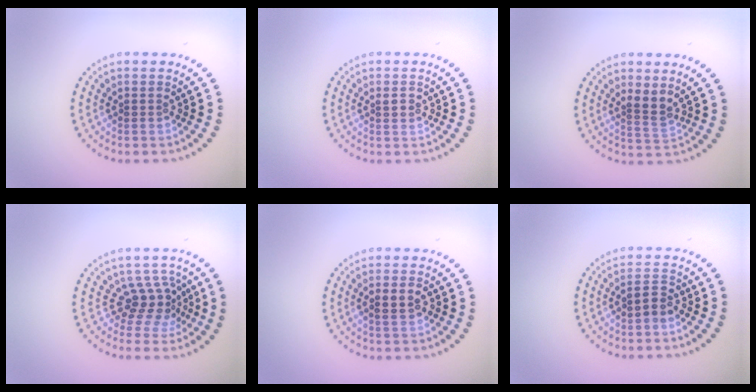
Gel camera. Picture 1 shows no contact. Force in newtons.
{"total": 0.6, "press": 0.6, "slide": 0.1}
{"total": 2.1, "press": 1.6, "slide": 1.3}
{"total": 3.0, "press": 2.0, "slide": 2.3}
{"total": 1.9, "press": 1.9, "slide": 0.2}
{"total": 1.8, "press": 1.6, "slide": 0.7}